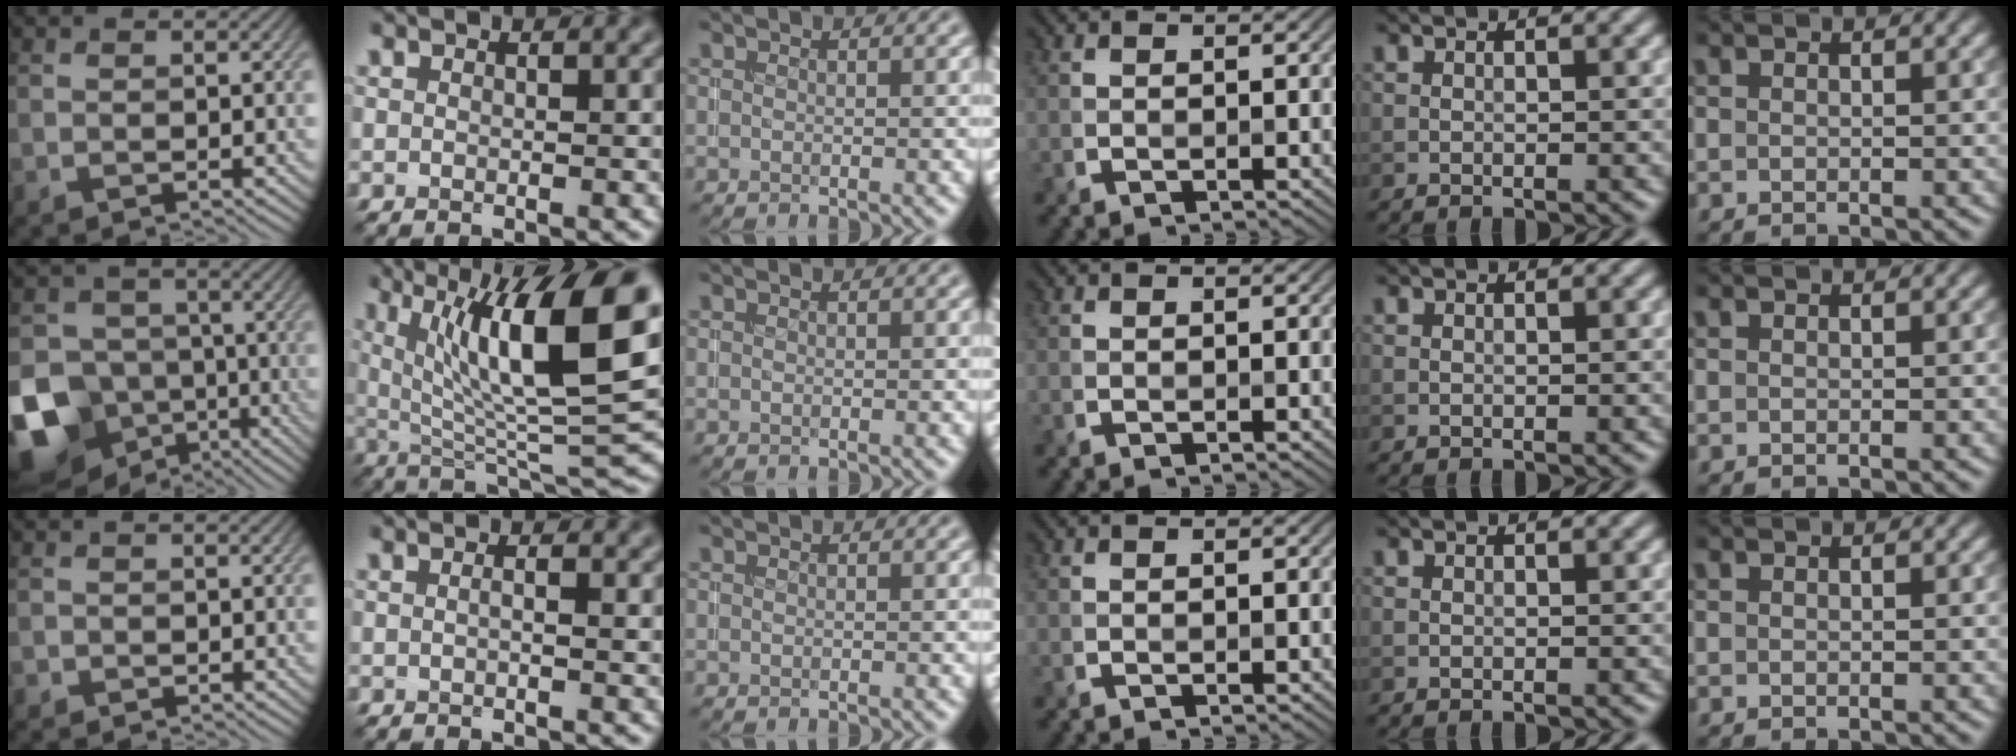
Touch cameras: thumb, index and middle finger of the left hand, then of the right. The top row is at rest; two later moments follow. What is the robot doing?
{"motion": "insert", "object": "coin"}